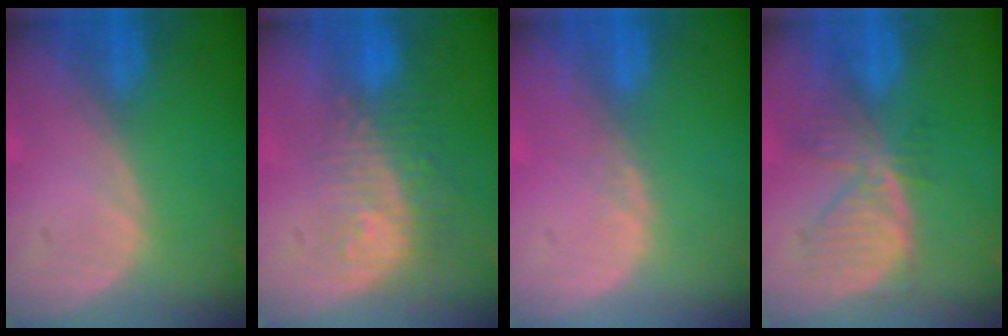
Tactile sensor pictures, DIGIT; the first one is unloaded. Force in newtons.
{"total": 9.7, "press": 8.1, "slide": 5.3}
{"total": 0.8, "press": 0.8, "slide": 0.3}
{"total": 7.2, "press": 6.5, "slide": 3.1}